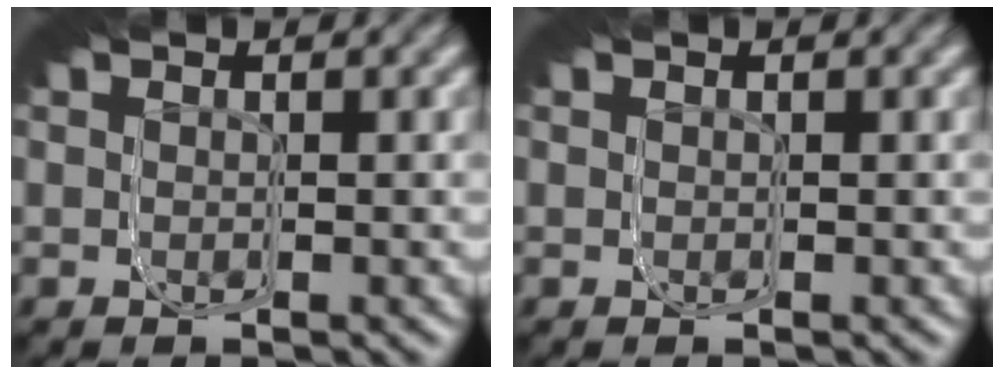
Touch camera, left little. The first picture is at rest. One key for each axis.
{"total": 0.0}